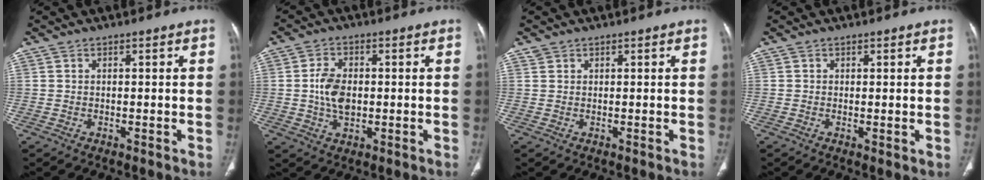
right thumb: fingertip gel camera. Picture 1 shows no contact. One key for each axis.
{"total": 6.6, "fx": -0.1, "fy": 4.4, "fz": 5.0, "tx": -0.088, "ty": 0.003, "tz": -0.002}
{"total": 0.6, "fx": 0.4, "fy": 0.4, "fz": 0.1, "tx": 0.000, "ty": 0.000, "tz": 0.007}
{"total": 0.7, "fx": 0.0, "fy": 0.3, "fz": 0.7, "tx": -0.013, "ty": -0.005, "tz": -0.001}